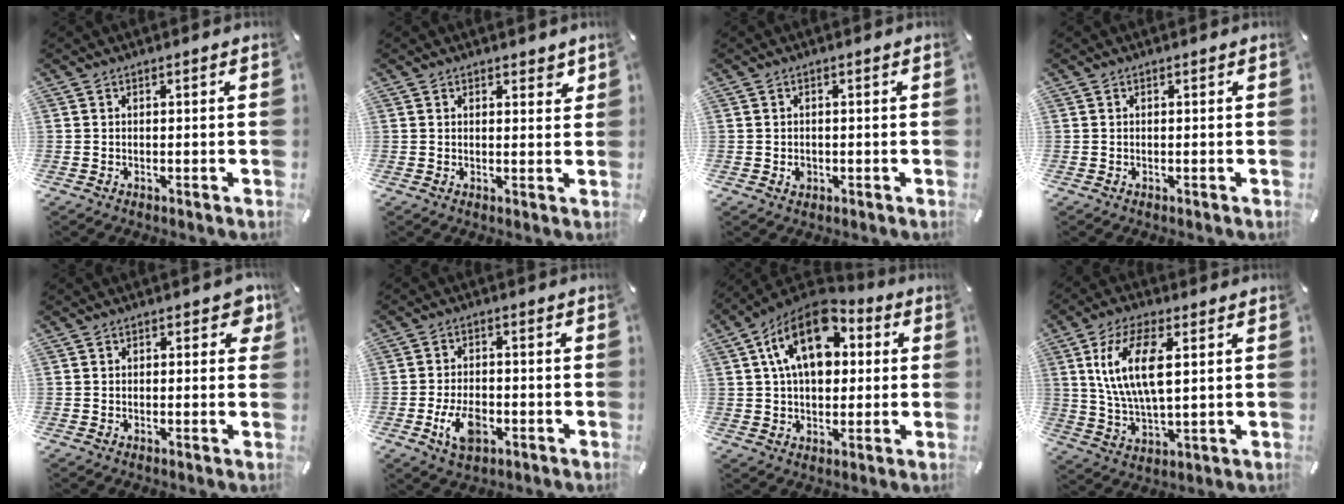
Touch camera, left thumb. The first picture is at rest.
{"total": 2.1, "force": [1.4, 1.3, 0.8], "torque": [-0.003, -0.003, 0.021]}
{"total": 2.6, "force": [-0.5, 2.3, 1.2], "torque": [-0.013, 0.001, -0.011]}
{"total": 0.0}
{"total": 4.0, "force": [1.6, 2.5, 2.8], "torque": [-0.025, 0.000, 0.020]}
{"total": 7.9, "force": [-2.7, 4.8, 5.7], "torque": [-0.113, 0.005, -0.049]}
{"total": 16.9, "force": [5.8, 10.9, 11.6], "torque": [-0.213, -0.016, 0.104]}
{"total": 13.8, "force": [4.4, 6.2, 11.5], "torque": [-0.251, -0.001, 0.072]}